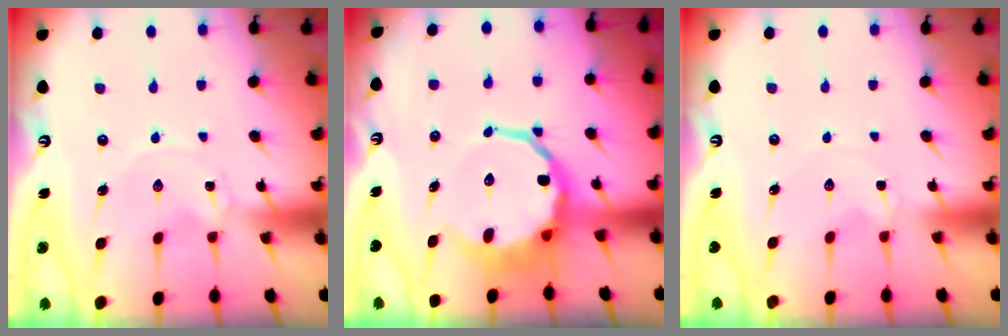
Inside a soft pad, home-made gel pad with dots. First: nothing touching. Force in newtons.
{"total": 11.4, "press": 11.1, "slide": 2.8}
{"total": 0.0}